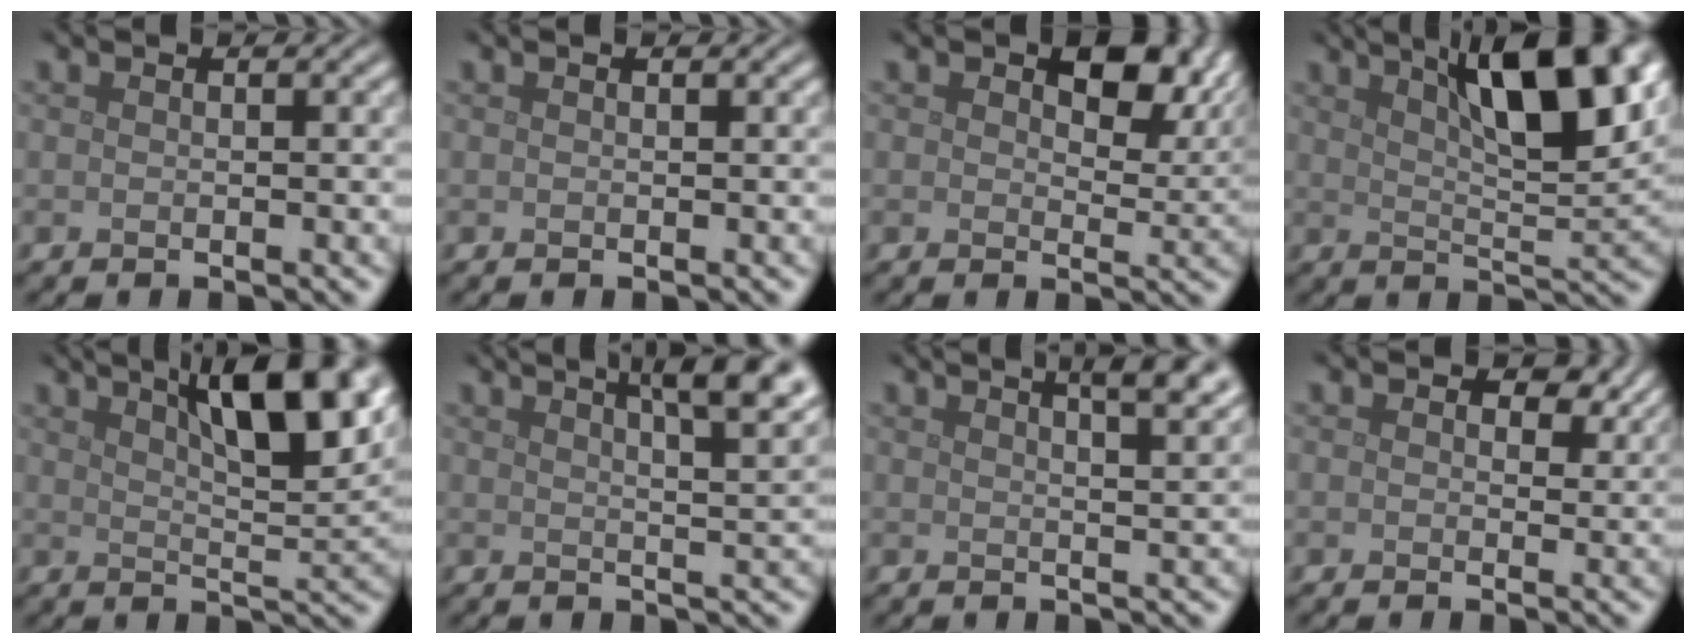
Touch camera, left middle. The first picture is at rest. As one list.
[{"total": 0.0}, {"total": 6.0, "force": [2.2, 3.5, 4.3], "torque": [-0.058, -0.009, 0.027]}, {"total": 10.1, "force": [5.1, 2.8, 8.3], "torque": [-0.118, 0.016, 0.081]}, {"total": 9.2, "force": [4.9, 2.6, 7.4], "torque": [-0.099, 0.019, 0.071]}, {"total": 9.1, "force": [5.0, 3.3, 6.8], "torque": [-0.048, 0.044, 0.041]}, {"total": 6.8, "force": [4.2, 2.6, 4.7], "torque": [-0.025, 0.043, 0.029]}, {"total": 3.2, "force": [1.5, 2.1, 2.0], "torque": [-0.028, -0.005, 0.016]}]